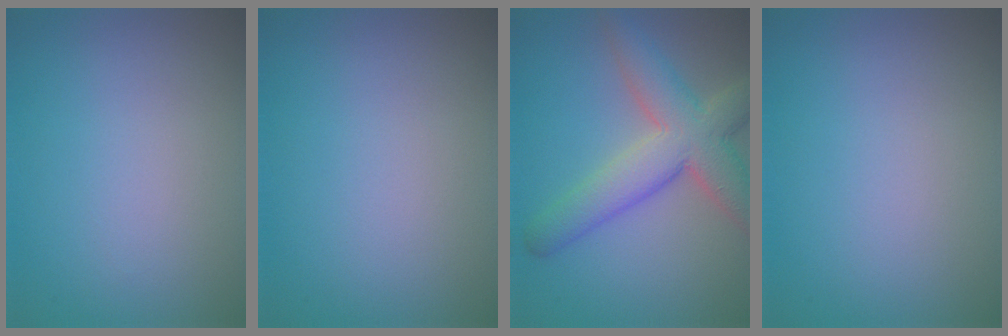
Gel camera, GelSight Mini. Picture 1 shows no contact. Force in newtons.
{"total": 0.0}
{"total": 7.1, "press": 7.1, "slide": 0.4}
{"total": 0.0}